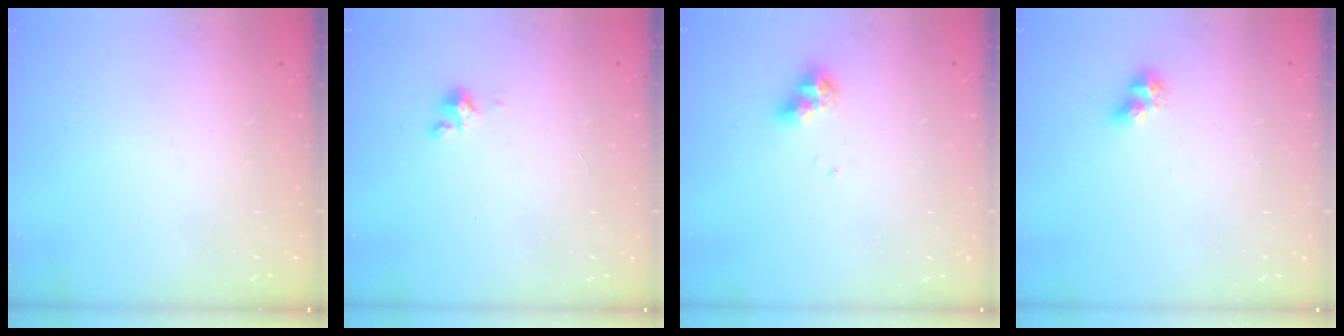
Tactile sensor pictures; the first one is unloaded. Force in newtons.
{"total": 2.4, "press": 2.4, "slide": 0.2}
{"total": 7.3, "press": 7.2, "slide": 0.4}
{"total": 6.4, "press": 6.3, "slide": 0.7}